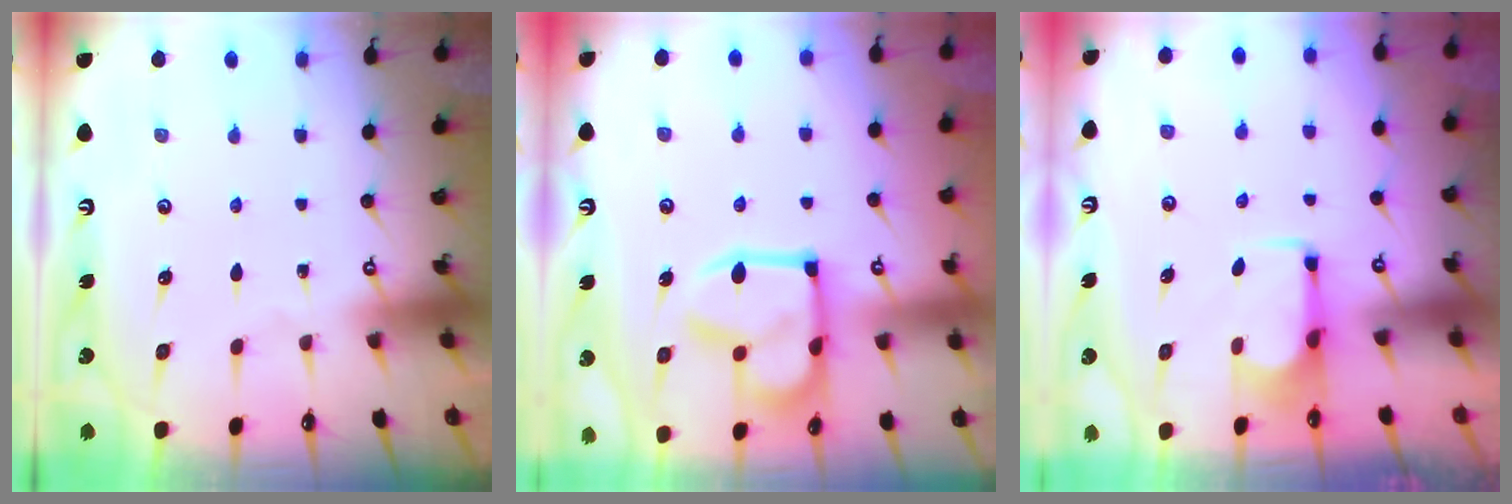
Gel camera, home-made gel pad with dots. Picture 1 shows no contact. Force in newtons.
{"total": 14.5, "press": 14.4, "slide": 1.5}
{"total": 2.8, "press": 2.5, "slide": 1.1}